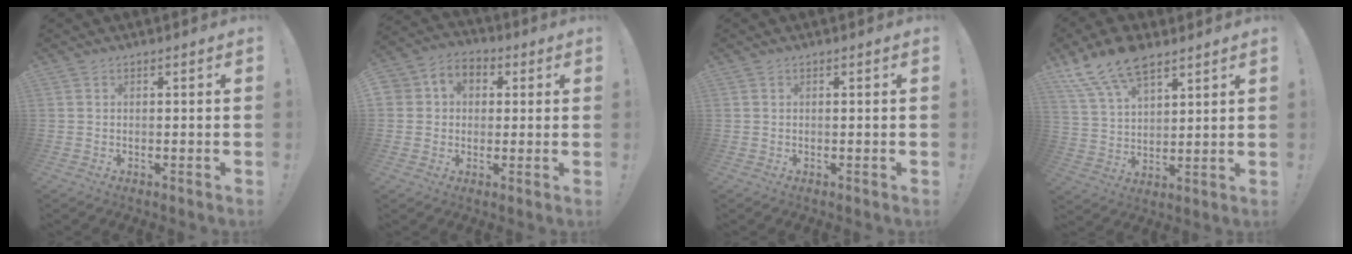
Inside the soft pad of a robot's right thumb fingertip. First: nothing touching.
{"total": 6.7, "force": [0.2, 6.3, 2.2], "torque": [-0.034, 0.004, 0.007]}
{"total": 0.0}
{"total": 13.8, "force": [9.6, 6.8, 7.3], "torque": [-0.138, -0.048, 0.179]}